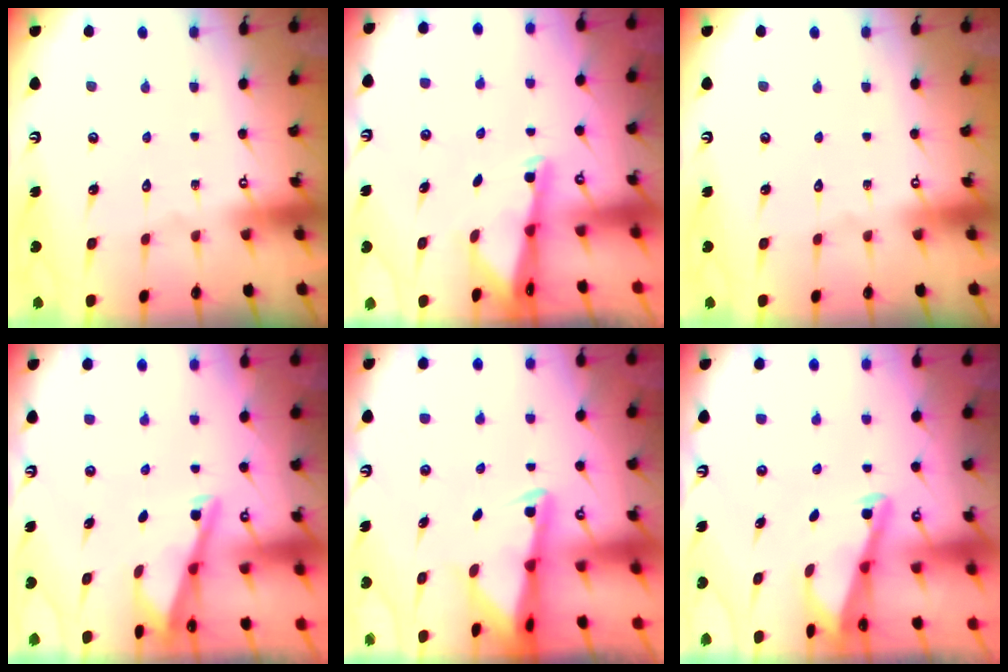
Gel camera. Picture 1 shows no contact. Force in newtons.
{"total": 1.9, "press": 1.9, "slide": 0.4}
{"total": 0.0}
{"total": 2.8, "press": 2.8, "slide": 0.4}
{"total": 2.5, "press": 2.4, "slide": 0.5}
{"total": 3.1, "press": 3.0, "slide": 0.4}